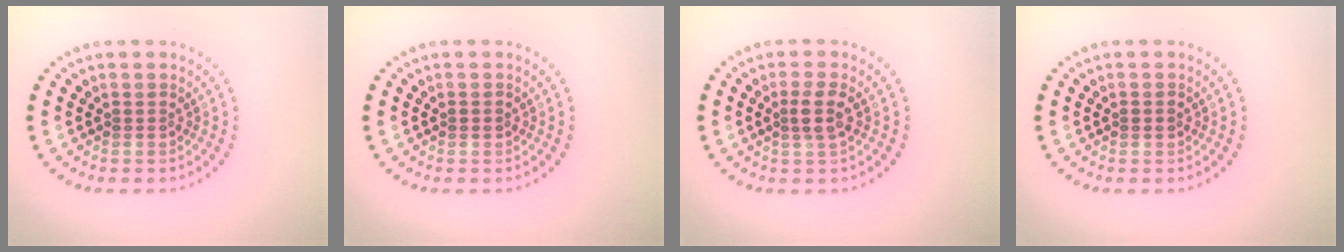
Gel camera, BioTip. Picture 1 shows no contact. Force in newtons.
{"total": 0.7, "press": 0.7, "slide": 0.0}
{"total": 2.0, "press": 1.7, "slide": 1.1}
{"total": 1.0, "press": 1.0, "slide": 0.1}